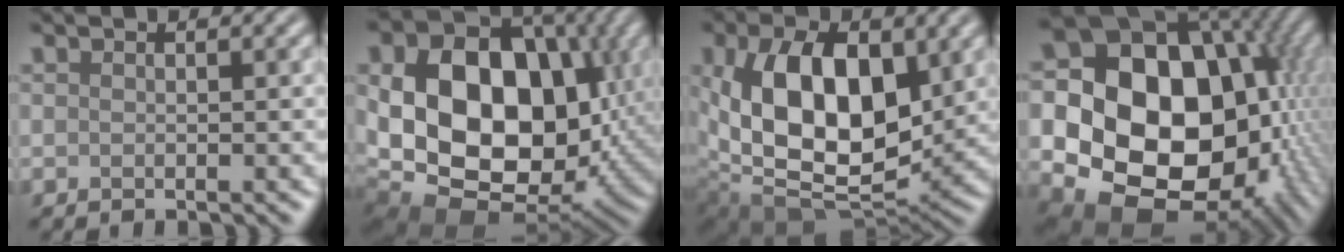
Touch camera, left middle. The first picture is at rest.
{"total": 19.2, "force": [0.9, 14.0, 13.0], "torque": [-0.238, -0.019, 0.027]}
{"total": 12.9, "force": [2.1, 7.8, 10.1], "torque": [-0.178, -0.011, 0.043]}
{"total": 21.9, "force": [-0.8, 17.7, 12.9], "torque": [-0.212, -0.012, -0.025]}